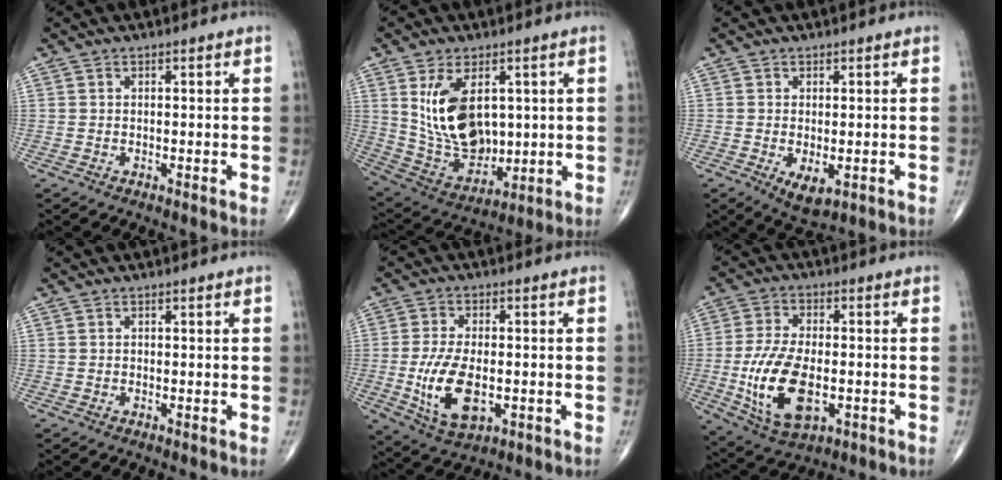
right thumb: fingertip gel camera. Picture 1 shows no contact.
{"total": 15.4, "force": [3.3, 9.4, 11.7], "torque": [-0.185, -0.018, 0.084]}
{"total": 4.4, "force": [-1.2, 2.1, 3.6], "torque": [-0.059, -0.012, -0.009]}
{"total": 0.0}
{"total": 11.5, "force": [-2.3, 6.0, 9.5], "torque": [-0.180, -0.005, -0.032]}
{"total": 14.7, "force": [-3.1, 7.6, 12.2], "torque": [-0.237, -0.001, -0.046]}